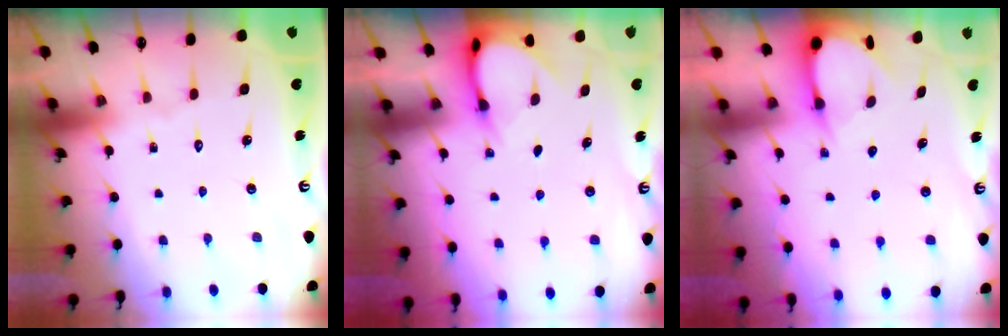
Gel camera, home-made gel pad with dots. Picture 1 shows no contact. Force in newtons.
{"total": 4.0, "press": 3.9, "slide": 0.3}
{"total": 3.6, "press": 3.6, "slide": 0.3}